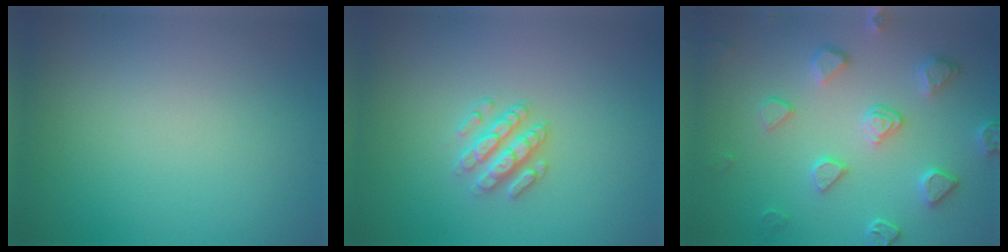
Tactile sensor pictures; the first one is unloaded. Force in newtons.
{"total": 2.9, "press": 2.5, "slide": 1.6}
{"total": 4.0, "press": 3.9, "slide": 0.9}